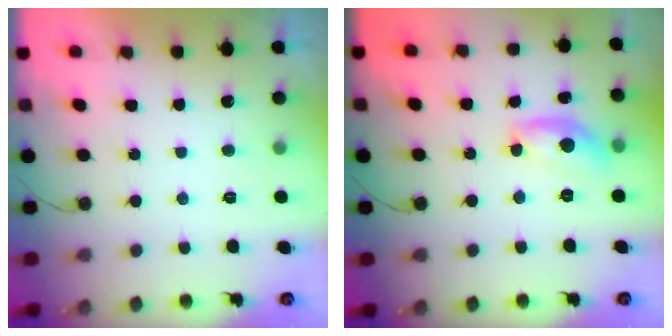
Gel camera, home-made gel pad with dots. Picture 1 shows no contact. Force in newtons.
{"total": 12.0, "press": 12.0, "slide": 0.6}